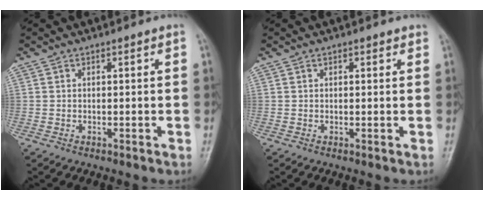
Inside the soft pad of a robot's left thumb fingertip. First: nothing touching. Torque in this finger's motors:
{"motor_torque": [-0.03, 0.00, -0.19, -0.06, 0.01]}